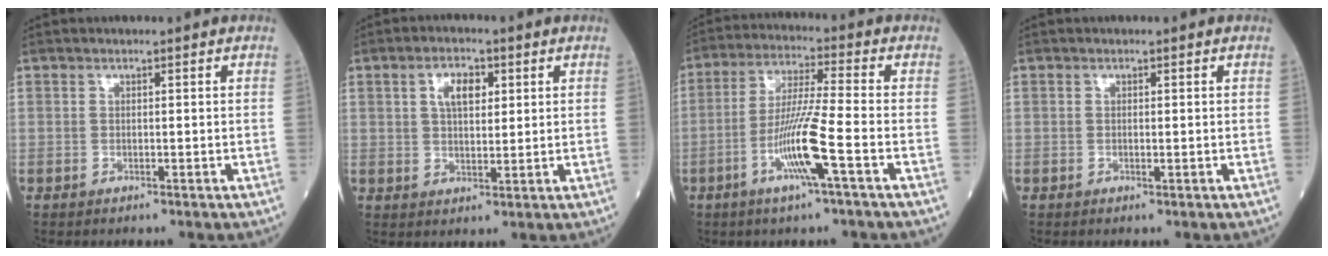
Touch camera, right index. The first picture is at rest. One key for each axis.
{"total": 4.8, "fx": 1.7, "fy": 2.3, "fz": 3.8, "tx": -0.069, "ty": 0.010, "tz": 0.030}
{"total": 10.0, "fx": -3.8, "fy": -0.7, "fz": 9.2, "tx": -0.181, "ty": -0.008, "tz": -0.076}
{"total": 0.0}